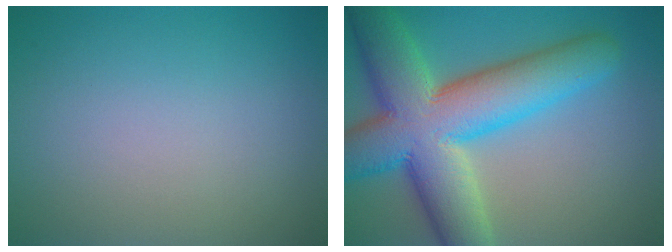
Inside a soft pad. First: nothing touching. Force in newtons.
{"total": 13.1, "press": 13.1, "slide": 0.6}